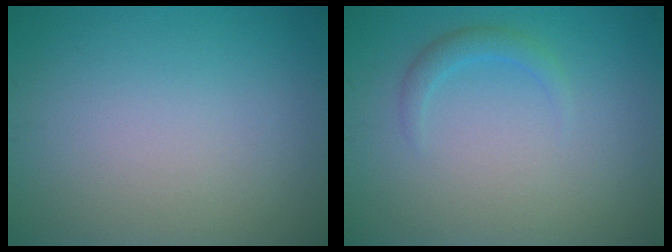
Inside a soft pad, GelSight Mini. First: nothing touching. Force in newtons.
{"total": 1.5, "press": 1.5, "slide": 0.1}